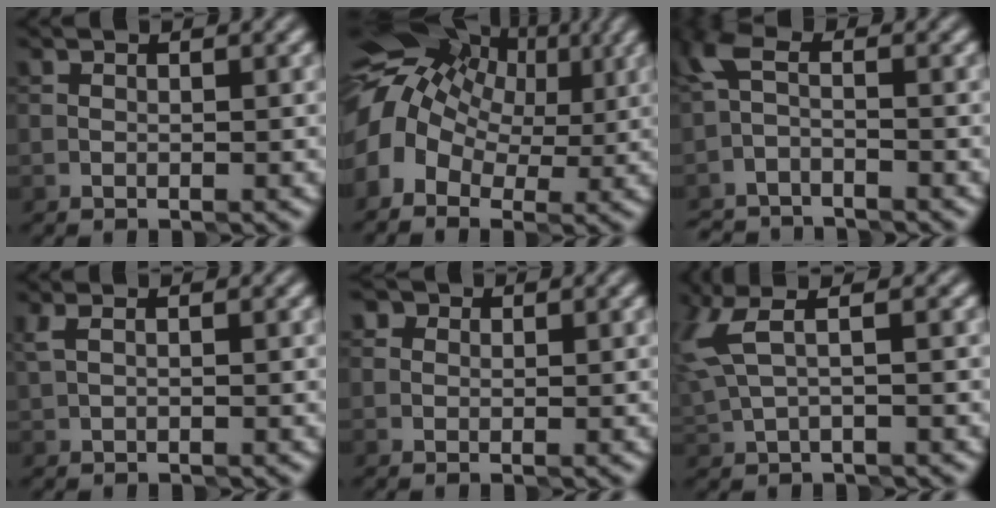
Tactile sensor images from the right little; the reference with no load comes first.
{"total": 10.8, "force": [2.5, 7.5, 7.4], "torque": [-0.139, 0.019, 0.040]}
{"total": 4.2, "force": [-3.5, 1.5, 1.9], "torque": [-0.042, -0.010, -0.073]}
{"total": 1.1, "force": [0.5, 0.3, 0.9], "torque": [-0.021, 0.005, 0.010]}
{"total": 2.4, "force": [1.4, 1.6, 1.1], "torque": [-0.010, 0.012, -0.009]}
{"total": 3.7, "force": [1.6, 1.1, 3.2], "torque": [-0.084, 0.008, 0.038]}